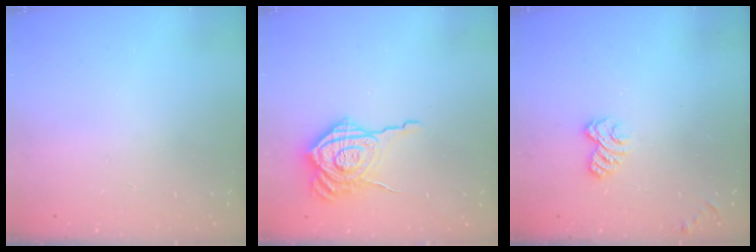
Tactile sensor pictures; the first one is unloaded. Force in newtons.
{"total": 16.7, "press": 16.6, "slide": 1.2}
{"total": 3.4, "press": 3.2, "slide": 1.1}